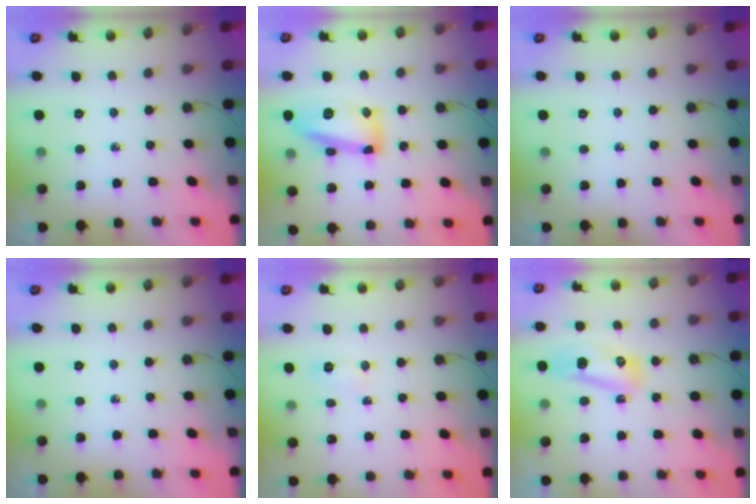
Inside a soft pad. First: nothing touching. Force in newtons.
{"total": 15.2, "press": 15.2, "slide": 1.1}
{"total": 0.0}
{"total": 0.0}
{"total": 4.0, "press": 4.0, "slide": 0.4}
{"total": 8.1, "press": 8.0, "slide": 1.6}